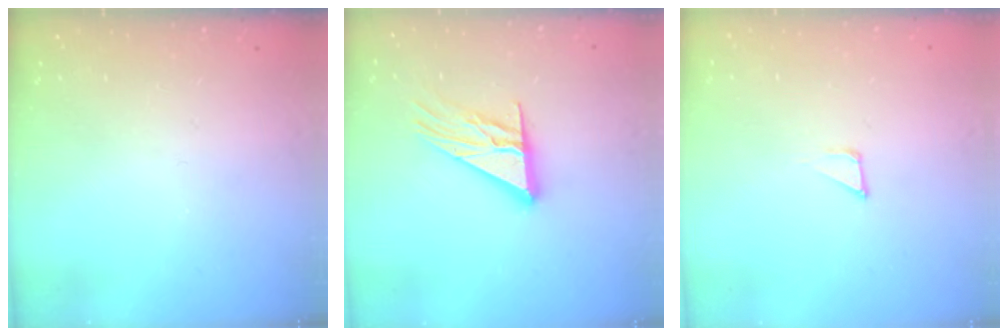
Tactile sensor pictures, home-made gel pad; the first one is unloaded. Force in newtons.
{"total": 13.6, "press": 13.5, "slide": 1.3}
{"total": 1.6, "press": 1.6, "slide": 0.1}